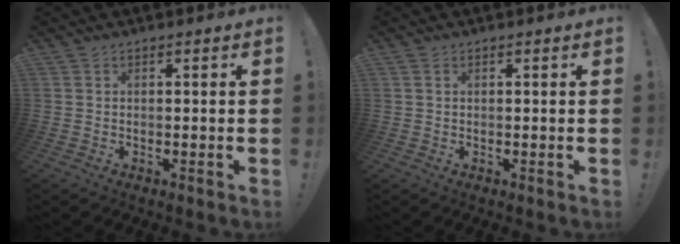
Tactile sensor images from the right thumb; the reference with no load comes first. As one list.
[{"total": 0.9, "force": [0.4, 0.6, 0.4], "torque": [-0.004, 0.001, 0.007]}]